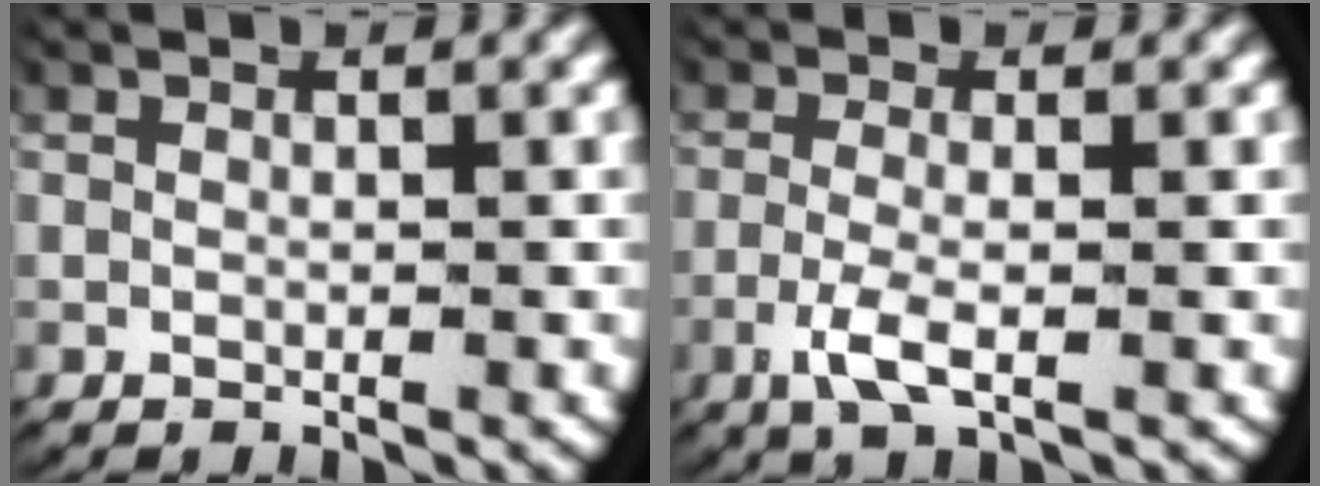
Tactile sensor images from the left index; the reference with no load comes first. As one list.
[{"total": 3.1, "force": [-1.2, 0.8, 2.7], "torque": [-0.071, -0.013, -0.016]}]